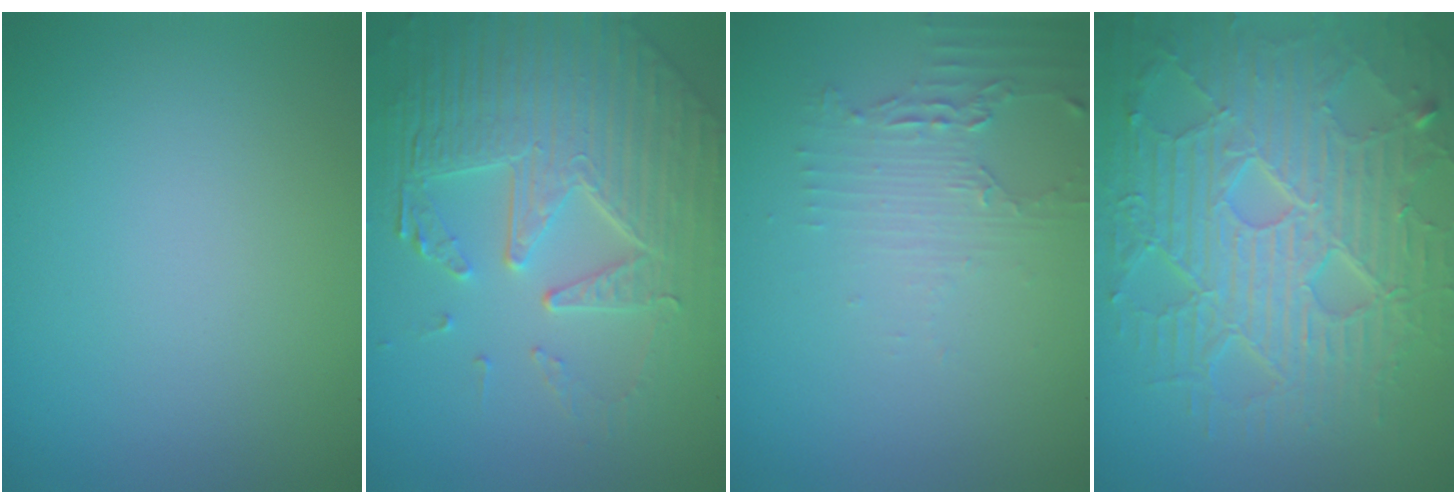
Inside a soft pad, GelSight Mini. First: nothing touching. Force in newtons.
{"total": 8.0, "press": 5.6, "slide": 5.7}
{"total": 2.2, "press": 1.8, "slide": 1.2}
{"total": 9.0, "press": 6.5, "slide": 6.3}